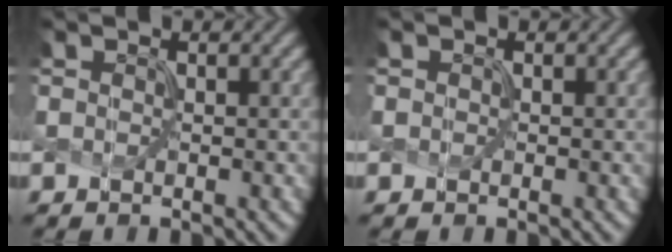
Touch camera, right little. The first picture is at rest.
{"total": 0.0}